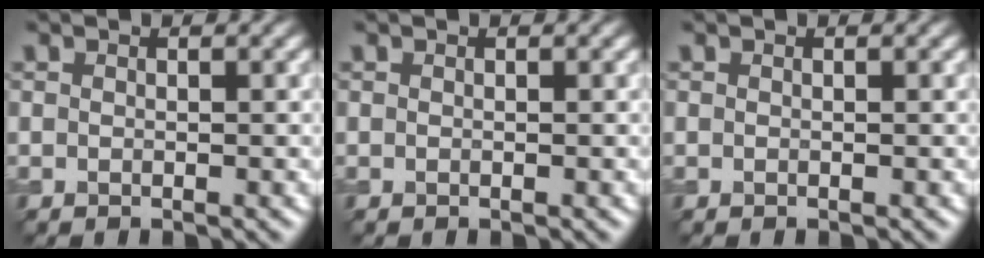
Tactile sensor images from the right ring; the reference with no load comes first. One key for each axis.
{"total": 0.0}
{"total": 0.0}